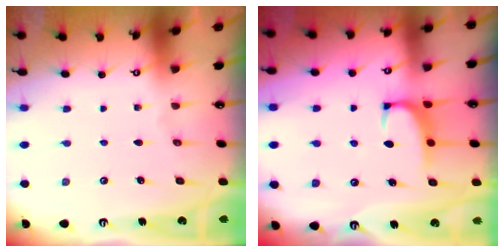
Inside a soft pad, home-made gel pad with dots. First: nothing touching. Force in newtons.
{"total": 1.5, "press": 1.2, "slide": 1.0}